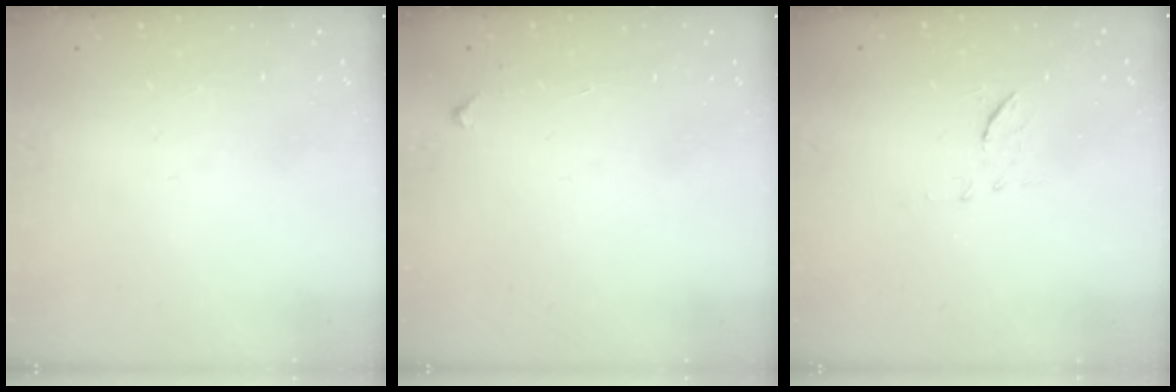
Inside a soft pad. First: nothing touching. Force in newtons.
{"total": 3.3, "press": 3.2, "slide": 0.4}
{"total": 6.8, "press": 6.6, "slide": 1.8}